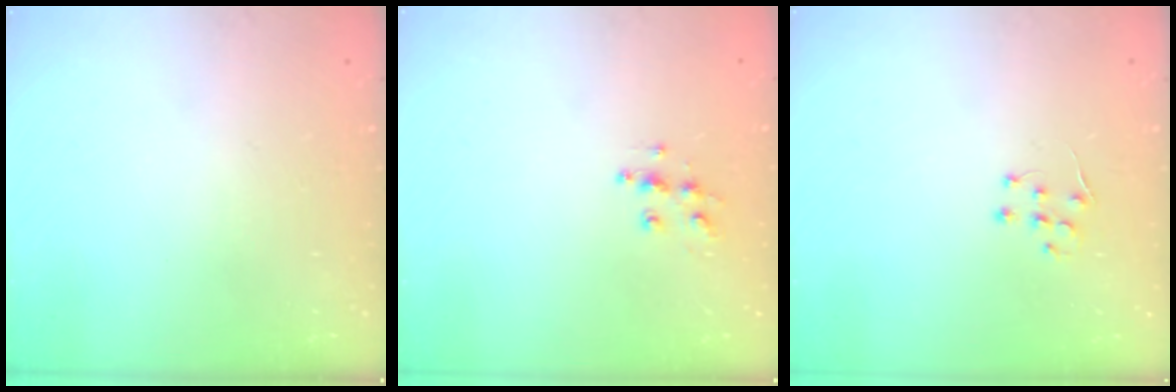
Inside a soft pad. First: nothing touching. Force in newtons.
{"total": 7.3, "press": 7.3, "slide": 0.1}
{"total": 5.1, "press": 5.1, "slide": 0.7}